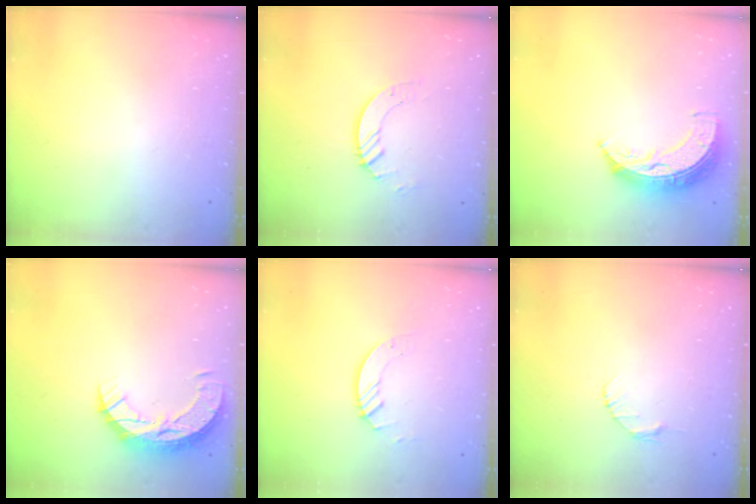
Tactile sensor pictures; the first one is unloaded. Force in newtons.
{"total": 4.0, "press": 4.0, "slide": 0.3}
{"total": 8.4, "press": 8.4, "slide": 0.7}
{"total": 10.3, "press": 10.2, "slide": 0.8}
{"total": 3.3, "press": 3.3, "slide": 0.1}
{"total": 2.6, "press": 2.6, "slide": 0.3}